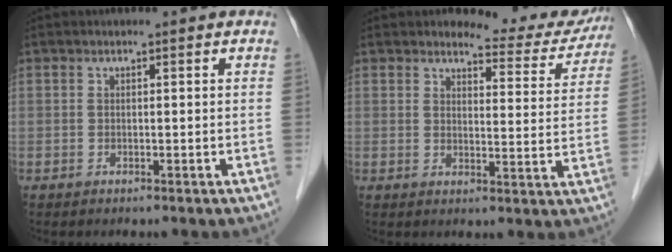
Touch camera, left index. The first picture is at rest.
{"total": 9.3, "force": [8.9, 2.2, 1.4], "torque": [-0.005, -0.027, 0.092]}